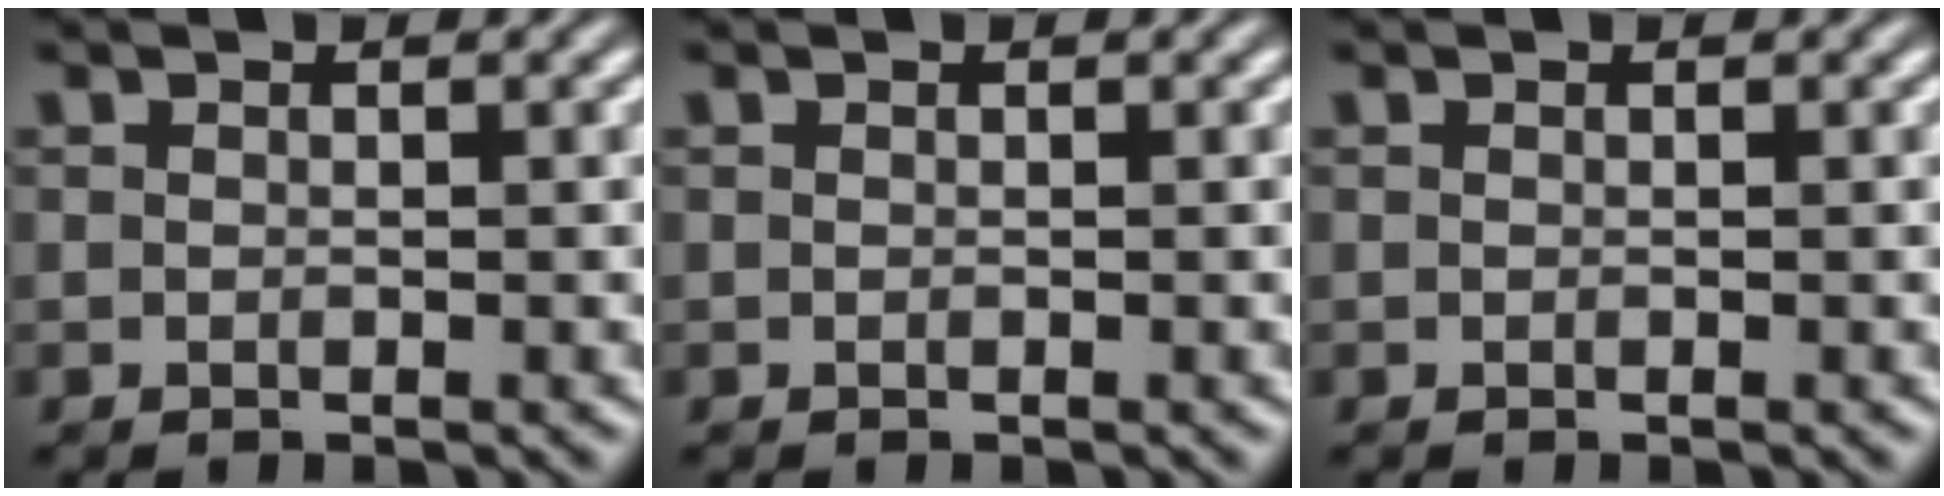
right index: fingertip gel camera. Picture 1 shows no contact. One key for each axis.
{"total": 0.0}
{"total": 0.0}